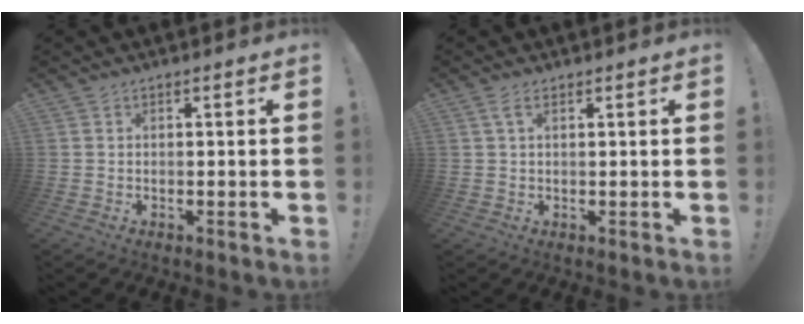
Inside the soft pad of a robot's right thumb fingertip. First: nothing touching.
{"total": 2.7, "force": [1.2, 1.3, 2.0], "torque": [-0.035, 0.001, 0.021]}